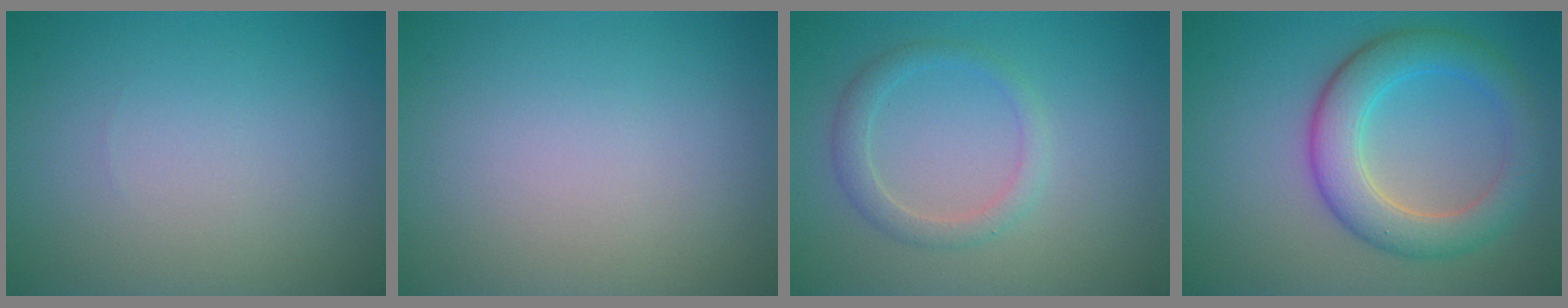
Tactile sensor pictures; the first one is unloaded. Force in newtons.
{"total": 0.0}
{"total": 2.1, "press": 2.1, "slide": 0.2}
{"total": 5.6, "press": 5.6, "slide": 0.1}